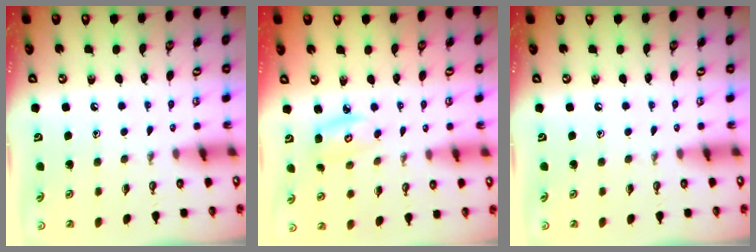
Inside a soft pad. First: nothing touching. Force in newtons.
{"total": 3.7, "press": 3.7, "slide": 0.3}
{"total": 0.0}